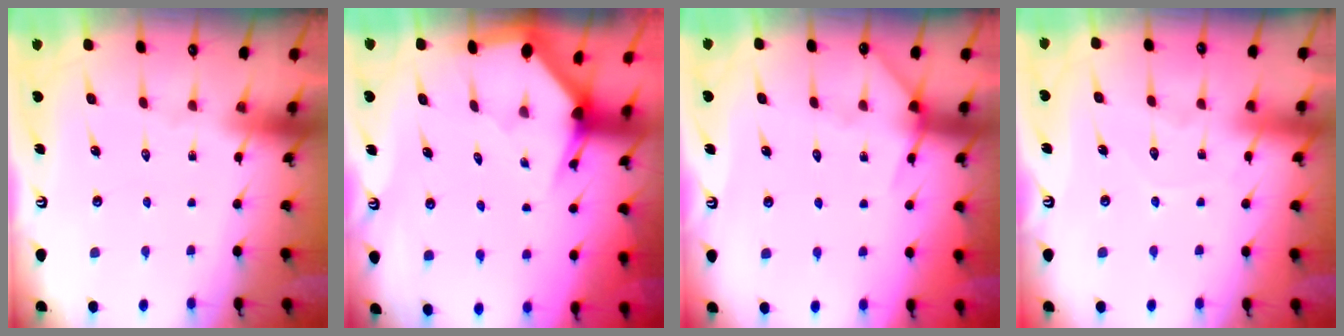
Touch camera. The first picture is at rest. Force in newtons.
{"total": 3.0, "press": 3.0, "slide": 0.1}
{"total": 5.9, "press": 5.9, "slide": 0.8}
{"total": 5.4, "press": 5.3, "slide": 0.5}